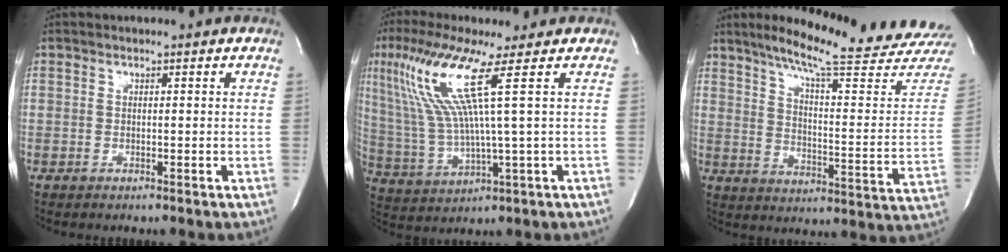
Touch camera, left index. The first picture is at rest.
{"total": 11.4, "force": [4.5, -1.4, 10.4], "torque": [-0.233, 0.002, 0.097]}
{"total": 24.2, "force": [21.4, 0.0, 11.3], "torque": [-0.166, -0.088, 0.273]}